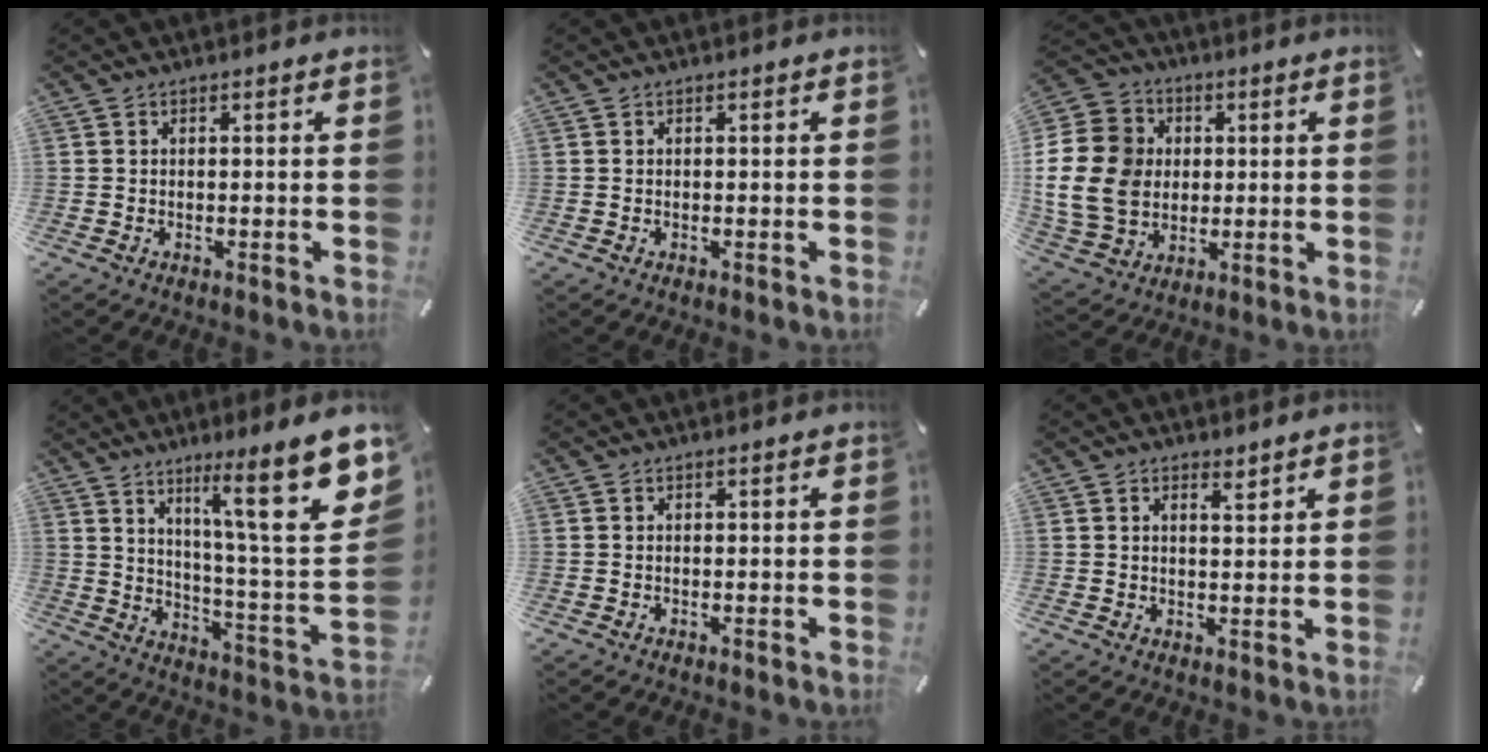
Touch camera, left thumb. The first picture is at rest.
{"total": 0.0}
{"total": 16.7, "force": [0.3, 14.5, 8.2], "torque": [-0.177, 0.008, 0.003]}
{"total": 18.3, "force": [10.7, 1.9, 14.7], "torque": [-0.223, -0.086, 0.153]}
{"total": 0.0}
{"total": 2.2, "force": [1.9, 0.7, 1.0], "torque": [-0.006, -0.010, 0.031]}